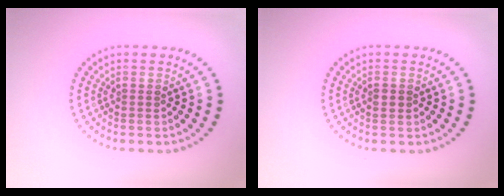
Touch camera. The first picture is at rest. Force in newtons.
{"total": 1.0, "press": 1.0, "slide": 0.1}